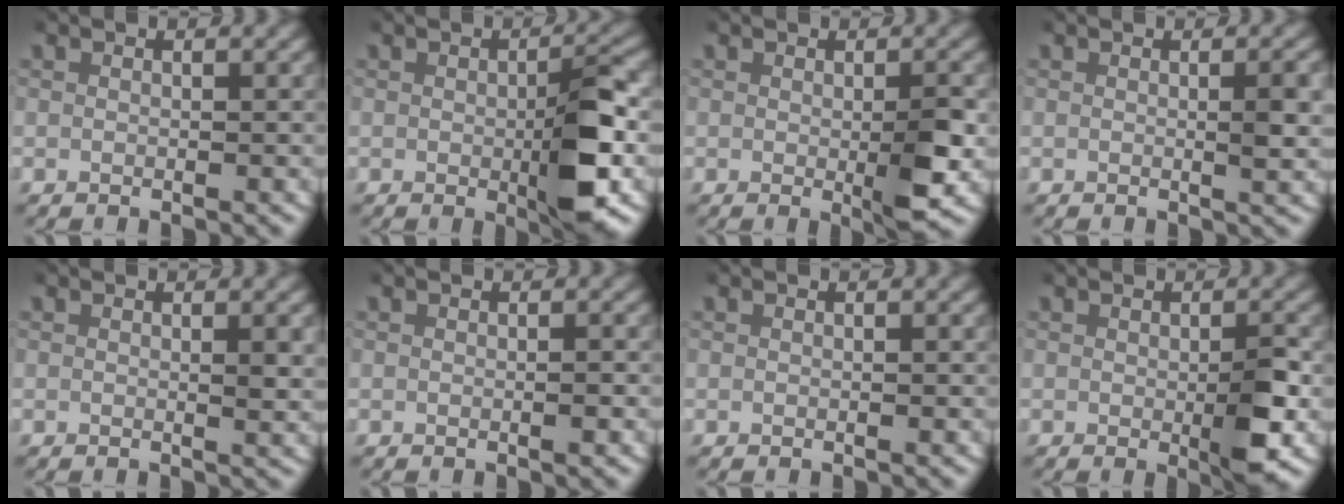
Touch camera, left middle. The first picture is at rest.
{"total": 5.0, "force": [-0.7, 1.9, 4.6], "torque": [-0.062, -0.010, -0.007]}
{"total": 2.8, "force": [-0.3, 0.7, 2.7], "torque": [-0.039, -0.012, -0.003]}
{"total": 1.7, "force": [0.2, -0.1, 1.7], "torque": [-0.022, -0.003, 0.003]}
{"total": 1.0, "force": [0.4, -0.1, 0.9], "torque": [-0.009, -0.004, 0.005]}
{"total": 0.6, "force": [-0.2, 0.0, 0.6], "torque": [-0.002, 0.004, -0.004]}
{"total": 0.0}
{"total": 3.2, "force": [-0.5, 1.1, 2.9], "torque": [-0.041, -0.011, -0.006]}